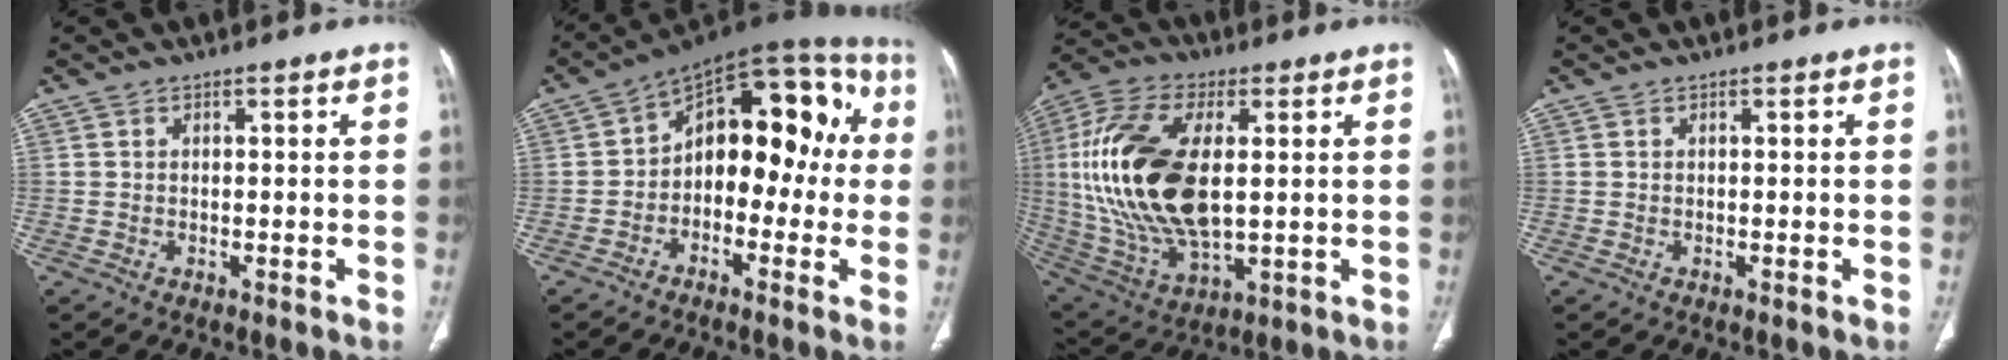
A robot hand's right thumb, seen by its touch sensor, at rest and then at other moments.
{"total": 17.8, "force": [-0.1, 10.8, 14.1], "torque": [-0.138, 0.058, -0.019]}
{"total": 23.8, "force": [2.2, 12.3, 20.3], "torque": [-0.426, -0.012, 0.046]}
{"total": 0.0}